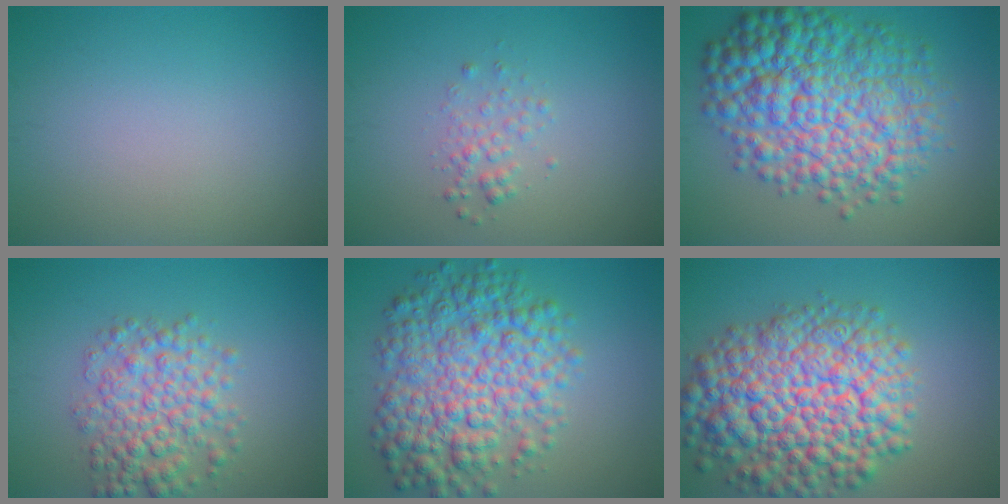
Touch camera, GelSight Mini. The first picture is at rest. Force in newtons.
{"total": 1.5, "press": 1.5, "slide": 0.1}
{"total": 11.5, "press": 11.5, "slide": 0.1}
{"total": 5.3, "press": 5.3, "slide": 0.1}
{"total": 9.1, "press": 9.1, "slide": 0.1}
{"total": 12.4, "press": 12.4, "slide": 0.5}